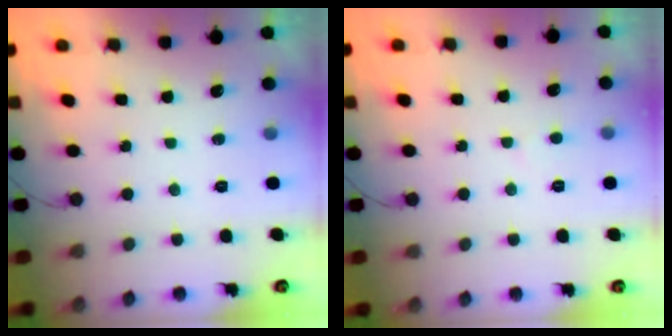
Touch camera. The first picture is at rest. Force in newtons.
{"total": 1.3, "press": 1.3, "slide": 0.1}